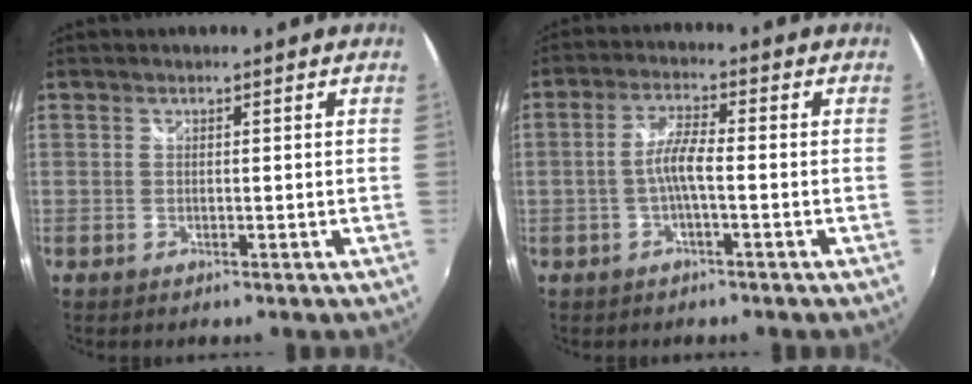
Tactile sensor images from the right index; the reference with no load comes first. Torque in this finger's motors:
{"motor_torque": [0.83, 0.09, 0.35, 0.11]}